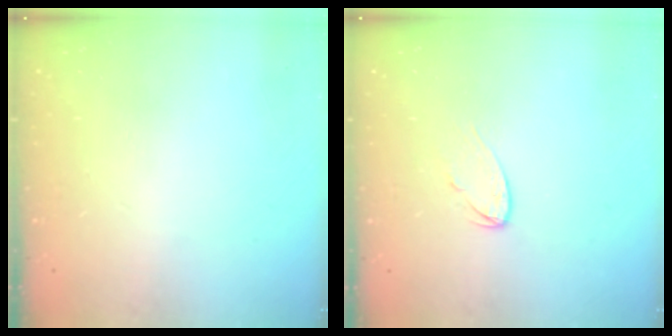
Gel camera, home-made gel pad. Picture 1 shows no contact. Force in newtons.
{"total": 4.5, "press": 4.5, "slide": 0.4}